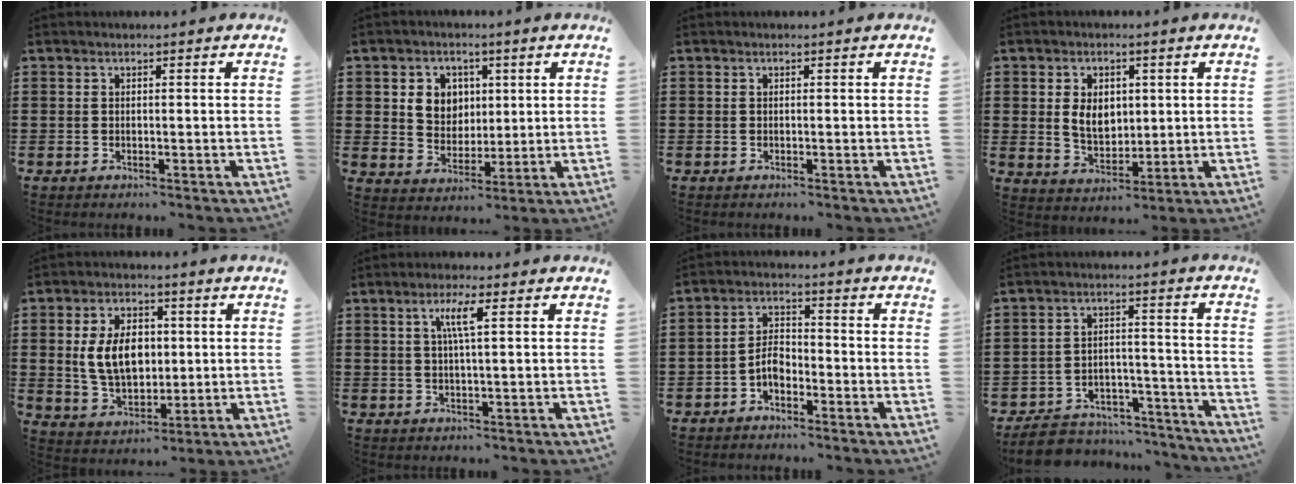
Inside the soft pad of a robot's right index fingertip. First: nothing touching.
{"total": 5.7, "force": [1.5, 5.2, 1.8], "torque": [-0.044, 0.011, 0.023]}
{"total": 0.0}
{"total": 5.5, "force": [0.8, 4.1, 3.7], "torque": [-0.066, 0.006, 0.010]}
{"total": 8.7, "force": [0.9, 5.8, 6.5], "torque": [-0.147, 0.009, 0.010]}
{"total": 3.7, "force": [1.0, 0.0, 3.5], "torque": [-0.071, 0.001, 0.012]}
{"total": 3.9, "force": [-2.0, 2.2, 2.6], "torque": [-0.064, 0.003, -0.043]}
{"total": 6.8, "force": [-6.3, 2.2, 1.3], "torque": [-0.028, 0.020, -0.125]}